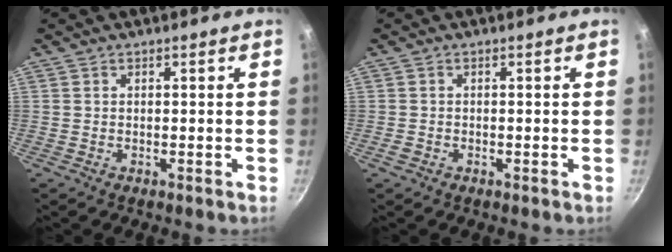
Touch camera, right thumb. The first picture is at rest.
{"total": 1.1, "force": [-0.6, 0.8, 0.5], "torque": [-0.012, 0.001, -0.011]}